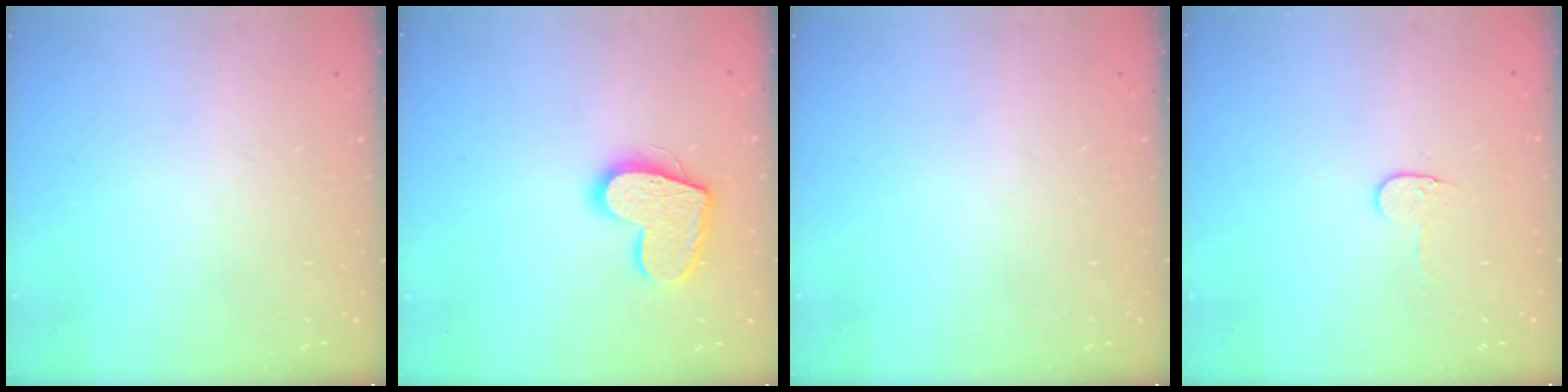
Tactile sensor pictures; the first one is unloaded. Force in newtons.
{"total": 14.3, "press": 14.3, "slide": 1.1}
{"total": 0.0}
{"total": 4.1, "press": 4.1, "slide": 0.4}